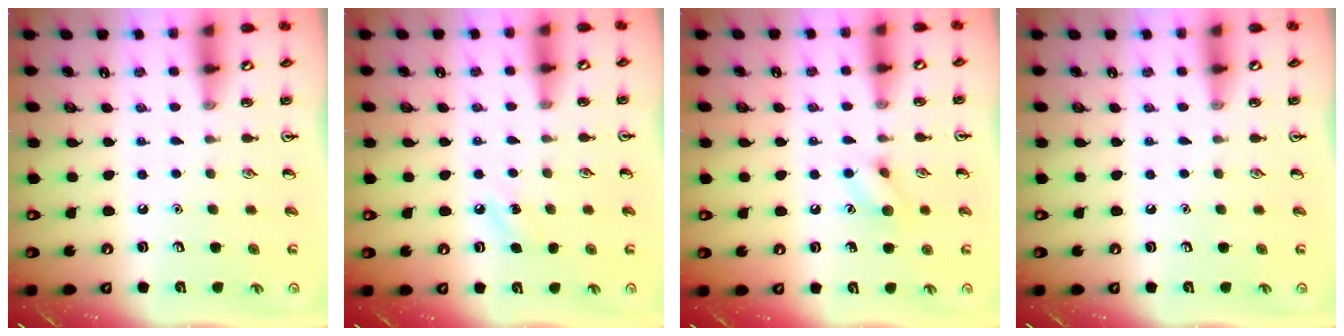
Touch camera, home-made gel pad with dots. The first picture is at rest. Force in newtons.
{"total": 5.0, "press": 4.6, "slide": 1.8}
{"total": 7.0, "press": 7.0, "slide": 0.7}
{"total": 0.0}